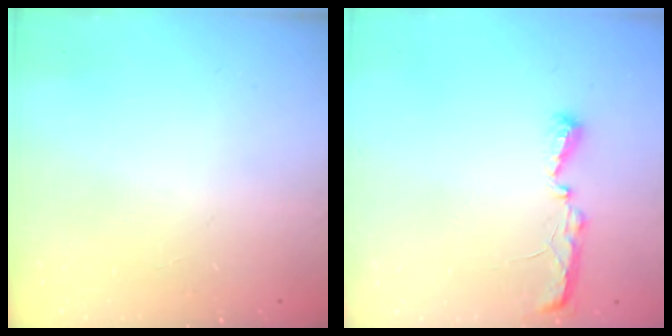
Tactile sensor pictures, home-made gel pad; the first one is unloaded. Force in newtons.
{"total": 5.4, "press": 5.3, "slide": 0.7}